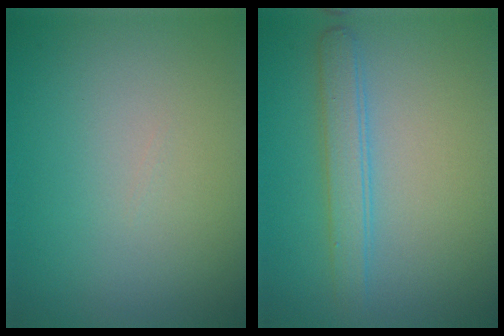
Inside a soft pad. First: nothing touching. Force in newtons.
{"total": 2.5, "press": 2.5, "slide": 0.1}